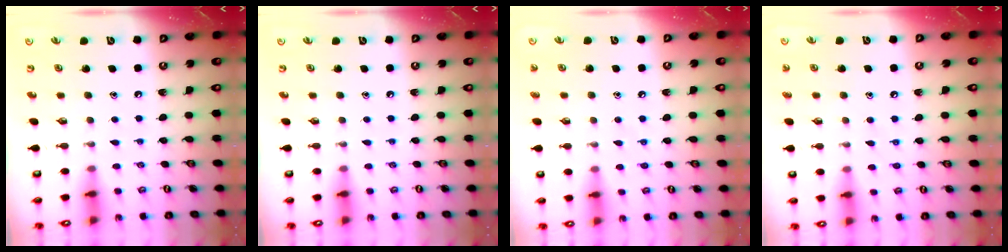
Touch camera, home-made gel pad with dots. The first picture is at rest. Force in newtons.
{"total": 0.0}
{"total": 6.2, "press": 6.1, "slide": 0.6}
{"total": 5.7, "press": 5.7, "slide": 0.7}